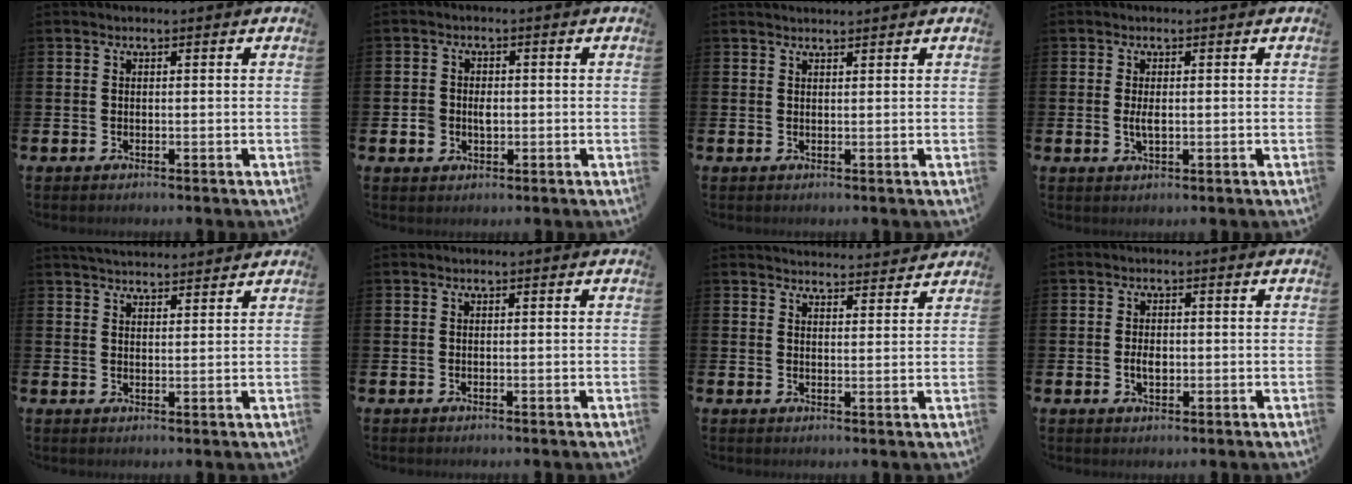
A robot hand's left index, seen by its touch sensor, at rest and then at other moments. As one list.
[{"total": 2.5, "force": [-0.3, 2.2, 1.2], "torque": [-0.016, 0.004, -0.012]}, {"total": 1.0, "force": [1.0, 0.0, 0.1], "torque": [0.006, -0.003, 0.017]}, {"total": 2.0, "force": [0.1, 0.9, 1.9], "torque": [-0.034, 0.000, 0.000]}, {"total": 3.6, "force": [3.6, 0.3, 0.2], "torque": [-0.011, -0.017, 0.067]}, {"total": 0.0}, {"total": 3.6, "force": [3.6, 0.3, -0.1], "torque": [0.002, -0.025, 0.065]}, {"total": 2.4, "force": [-0.2, 1.5, 1.9], "torque": [-0.018, -0.002, -0.008]}]